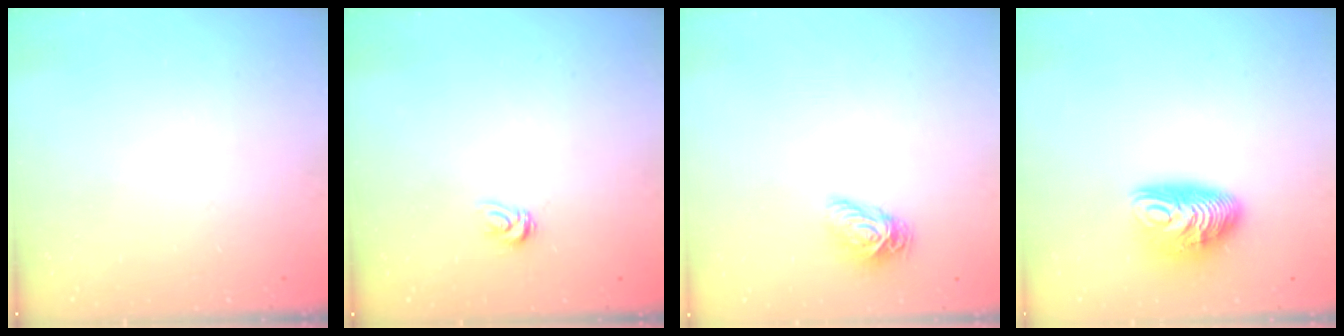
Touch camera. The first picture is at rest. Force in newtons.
{"total": 3.6, "press": 3.6, "slide": 0.1}
{"total": 7.6, "press": 7.6, "slide": 0.7}
{"total": 9.8, "press": 9.8, "slide": 0.3}